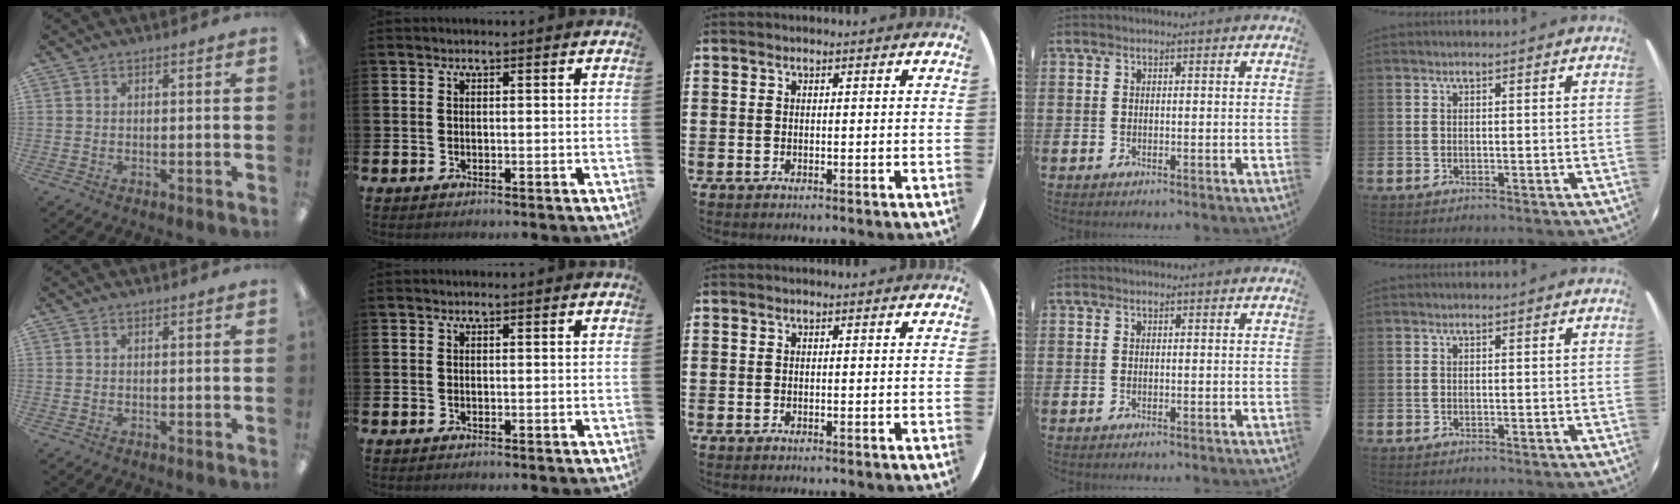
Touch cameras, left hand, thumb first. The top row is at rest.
{}